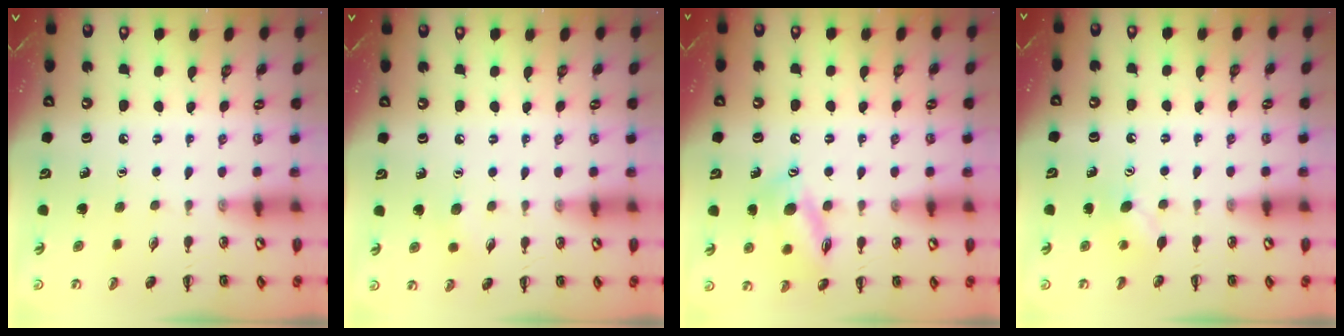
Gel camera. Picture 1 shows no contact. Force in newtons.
{"total": 4.4, "press": 4.2, "slide": 1.2}
{"total": 13.6, "press": 13.5, "slide": 1.5}
{"total": 3.4, "press": 3.3, "slide": 0.7}